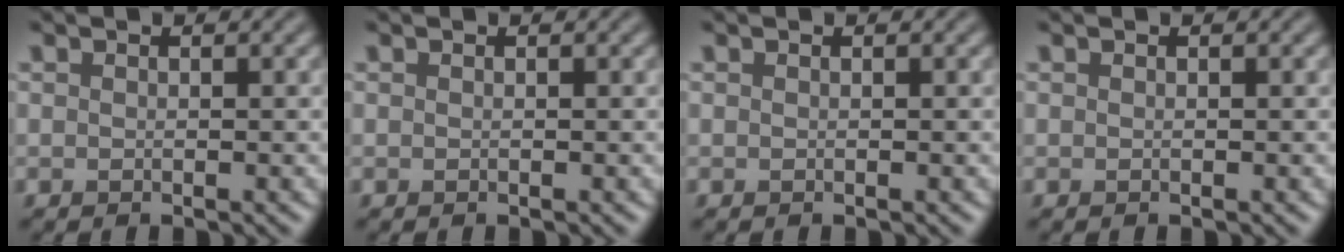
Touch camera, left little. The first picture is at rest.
{"total": 0.0}
{"total": 0.0}
{"total": 0.0}